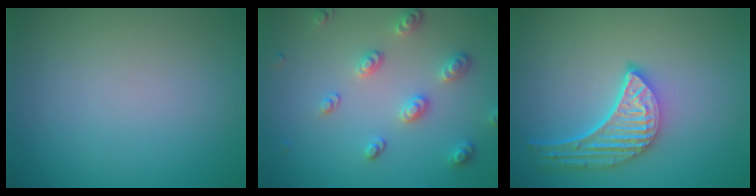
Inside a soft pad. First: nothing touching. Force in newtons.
{"total": 3.2, "press": 2.7, "slide": 1.8}
{"total": 5.0, "press": 4.0, "slide": 3.1}